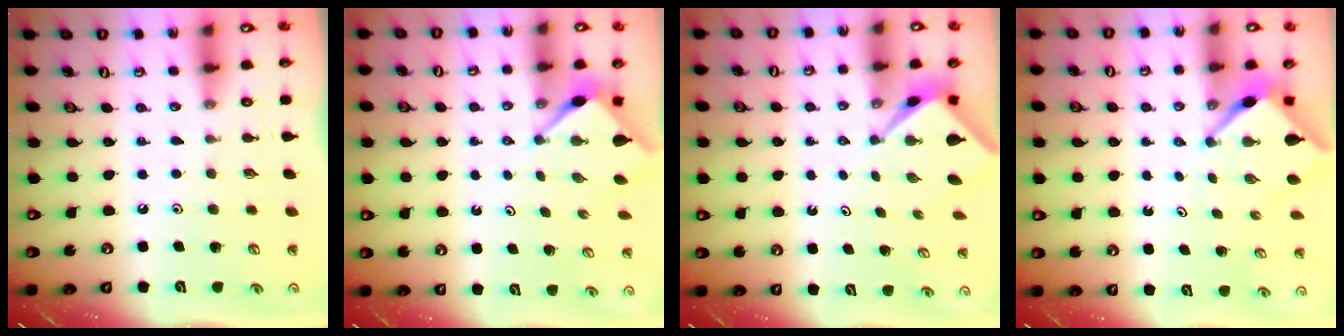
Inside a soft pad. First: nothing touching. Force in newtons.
{"total": 3.0, "press": 3.0, "slide": 0.3}
{"total": 2.1, "press": 2.1, "slide": 0.2}
{"total": 3.4, "press": 3.4, "slide": 0.1}